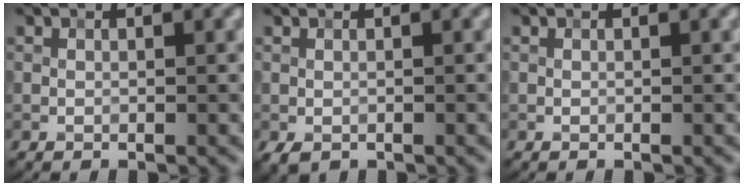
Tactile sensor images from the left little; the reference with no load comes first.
{"total": 0.7, "force": [-0.3, 0.6, 0.3], "torque": [-0.009, -0.002, -0.004]}
{"total": 0.0}